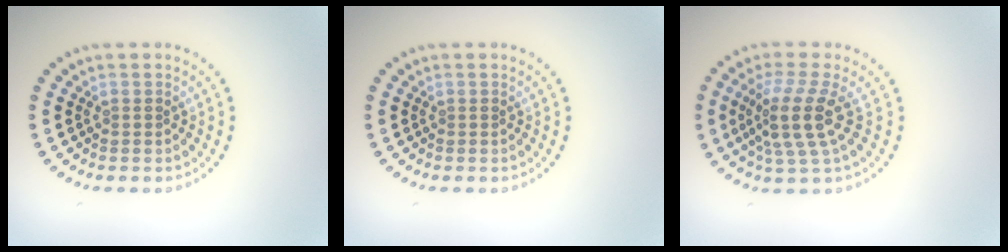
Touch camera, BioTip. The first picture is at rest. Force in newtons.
{"total": 0.0}
{"total": 4.4, "press": 3.3, "slide": 2.9}